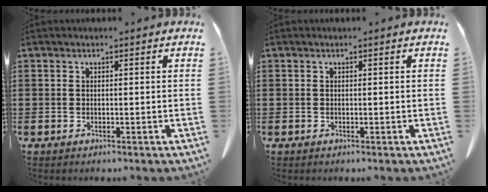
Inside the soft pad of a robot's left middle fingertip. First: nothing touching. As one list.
[{"total": 0.0}]